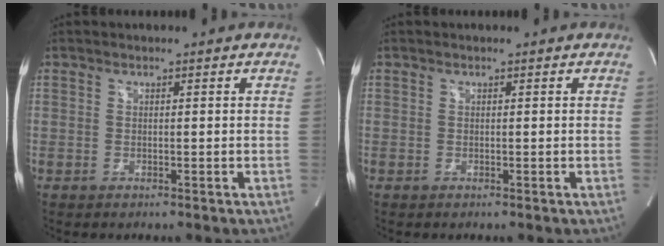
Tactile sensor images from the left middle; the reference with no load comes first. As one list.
[{"total": 0.0}]